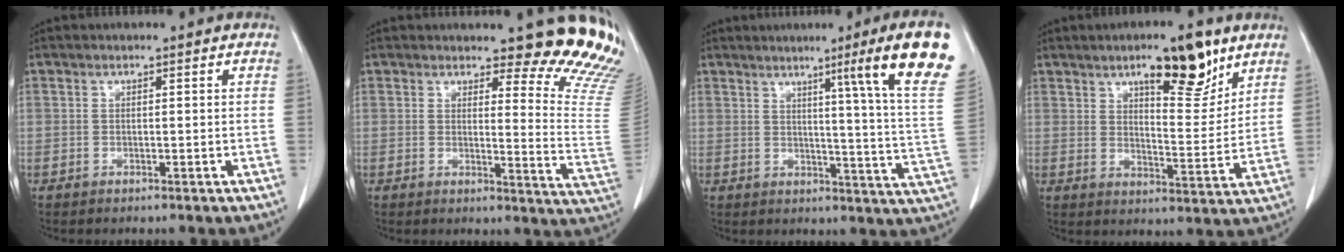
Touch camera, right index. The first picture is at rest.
{"total": 13.5, "force": [12.6, 1.4, 4.6], "torque": [-0.030, -0.125, 0.113]}
{"total": 15.6, "force": [9.2, -2.9, 12.2], "torque": [-0.153, -0.044, 0.097]}
{"total": 11.4, "force": [7.3, 2.9, 8.3], "torque": [-0.116, -0.007, 0.112]}